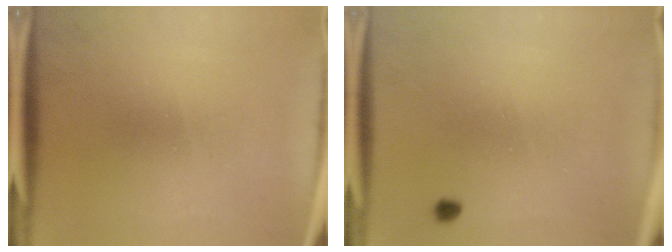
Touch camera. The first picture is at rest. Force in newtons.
{"total": 0.9}